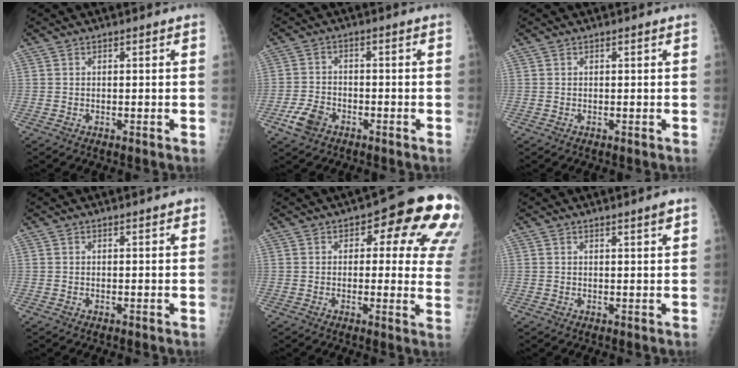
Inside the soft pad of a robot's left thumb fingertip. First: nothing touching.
{"total": 5.3, "force": [-3.1, 3.4, 2.7], "torque": [-0.053, 0.015, -0.055]}
{"total": 0.0}
{"total": 0.9, "force": [0.6, 0.3, 0.5], "torque": [-0.006, -0.001, 0.007]}
{"total": 16.3, "force": [6.4, 7.4, 13.0], "torque": [-0.098, -0.016, 0.062]}
{"total": 1.7, "force": [1.2, 0.0, 1.2], "torque": [-0.015, -0.009, 0.018]}